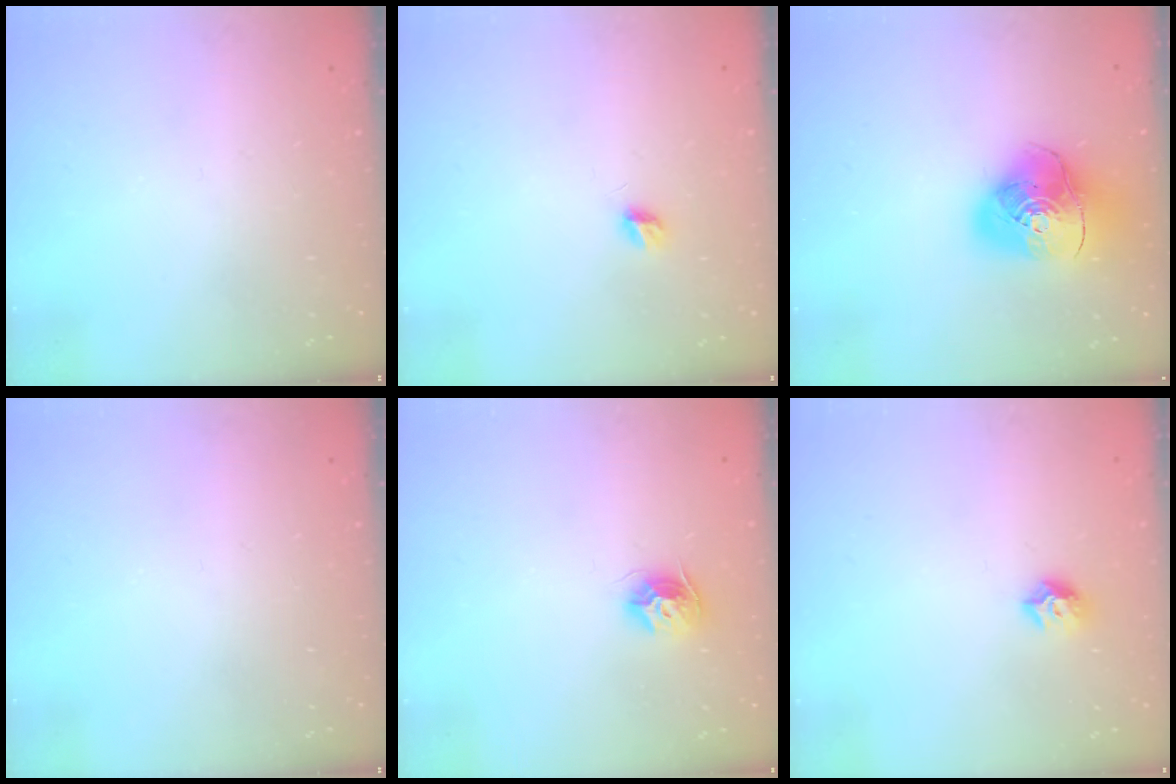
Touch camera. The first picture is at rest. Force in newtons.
{"total": 5.0, "press": 5.0, "slide": 0.4}
{"total": 14.0, "press": 13.9, "slide": 1.8}
{"total": 0.0}
{"total": 8.8, "press": 8.8, "slide": 0.4}
{"total": 8.2, "press": 8.1, "slide": 1.0}